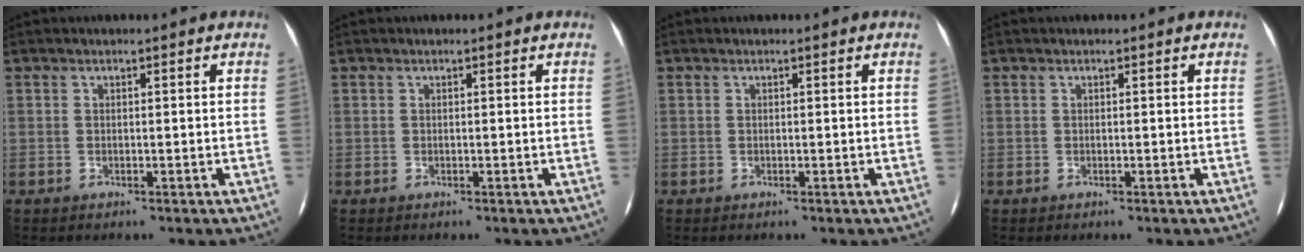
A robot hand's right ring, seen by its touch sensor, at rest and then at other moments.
{"total": 0.0}
{"total": 0.0}
{"total": 0.0}